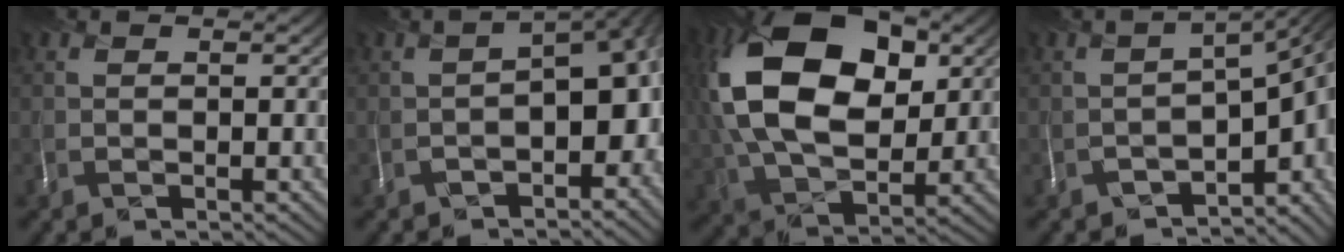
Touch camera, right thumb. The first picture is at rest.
{"total": 7.8, "force": [-2.3, 3.5, 6.6], "torque": [-0.091, -0.011, -0.022]}
{"total": 16.3, "force": [4.0, 10.8, 11.6], "torque": [-0.254, 0.005, 0.083]}
{"total": 9.1, "force": [-3.0, 3.7, 7.7], "torque": [-0.109, -0.023, -0.027]}